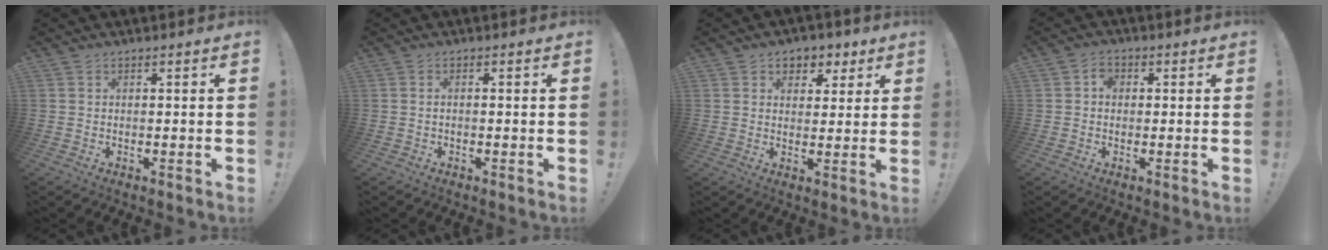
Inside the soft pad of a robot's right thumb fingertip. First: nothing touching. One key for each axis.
{"total": 0.8, "fx": -0.5, "fy": 0.1, "fz": 0.6, "tx": -0.010, "ty": 0.001, "tz": -0.010}
{"total": 5.6, "fx": 2.8, "fy": 4.6, "fz": 1.5, "tx": -0.007, "ty": -0.016, "tz": 0.050}
{"total": 2.8, "fx": 0.0, "fy": 2.3, "fz": 1.5, "tx": -0.015, "ty": 0.004, "tz": -0.003}